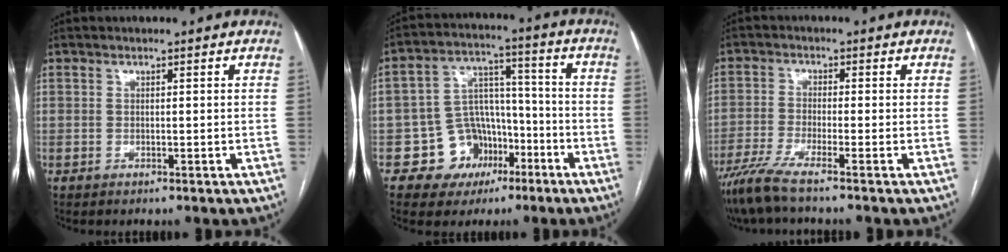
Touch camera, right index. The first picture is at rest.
{"total": 9.8, "force": [-4.5, 8.3, 2.4], "torque": [-0.025, 0.042, -0.063]}
{"total": 6.2, "force": [-4.8, -0.7, 3.7], "torque": [-0.072, -0.016, -0.096]}